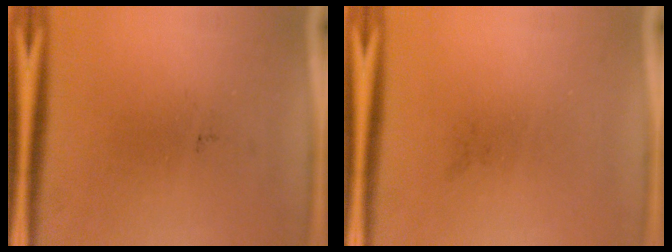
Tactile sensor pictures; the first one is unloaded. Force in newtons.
{"total": 0.0}